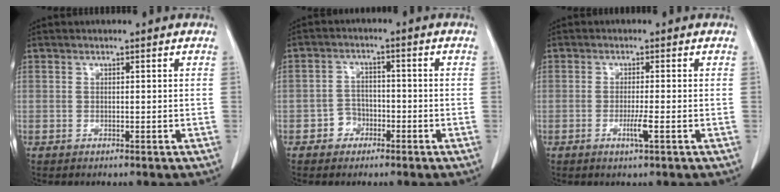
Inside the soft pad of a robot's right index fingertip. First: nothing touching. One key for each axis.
{"total": 3.5, "fx": -1.8, "fy": 2.9, "fz": 0.7, "tx": -0.006, "ty": 0.012, "tz": -0.034}
{"total": 2.6, "fx": -0.9, "fy": -0.2, "fz": 2.4, "tx": -0.046, "ty": -0.006, "tz": -0.017}